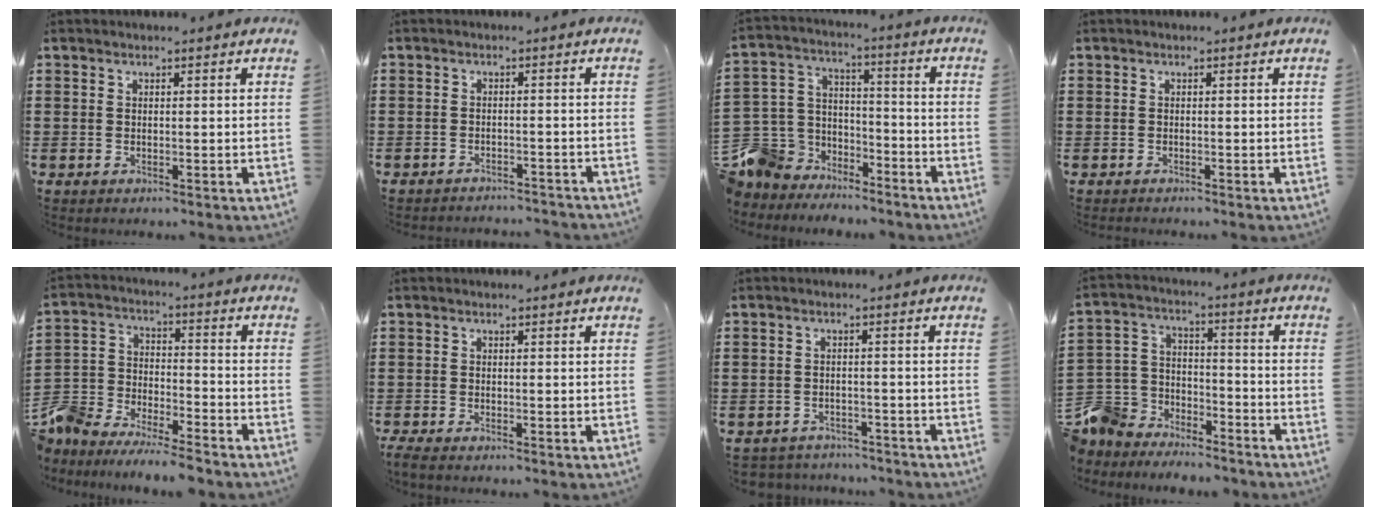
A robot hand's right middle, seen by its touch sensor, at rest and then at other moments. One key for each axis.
{"total": 2.5, "fx": -2.5, "fy": 0.2, "fz": -0.3, "tx": -0.002, "ty": 0.000, "tz": -0.055}
{"total": 8.8, "fx": -6.6, "fy": 5.8, "fz": -0.4, "tx": -0.043, "ty": 0.005, "tz": -0.133}
{"total": 0.6, "fx": -0.5, "fy": 0.2, "fz": -0.1, "tx": 0.001, "ty": 0.002, "tz": -0.012}
{"total": 7.5, "fx": -7.3, "fy": 1.7, "fz": 0.5, "tx": -0.029, "ty": 0.012, "tz": -0.155}
{"total": 1.0, "fx": -0.9, "fy": 0.0, "fz": 0.5, "tx": -0.017, "ty": -0.008, "tz": -0.018}
{"total": 2.4, "fx": -2.4, "fy": 0.4, "fz": -0.2, "tx": -0.005, "ty": -0.002, "tz": -0.053}
{"total": 8.3, "fx": -7.2, "fy": 4.2, "fz": -0.4, "tx": -0.031, "ty": 0.012, "tz": -0.148}